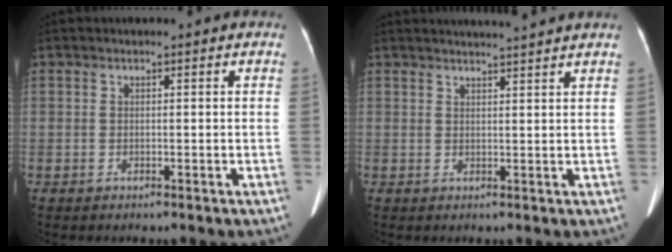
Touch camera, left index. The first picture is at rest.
{"total": 6.5, "force": [6.1, -1.1, 2.0], "torque": [-0.023, 0.013, 0.071]}